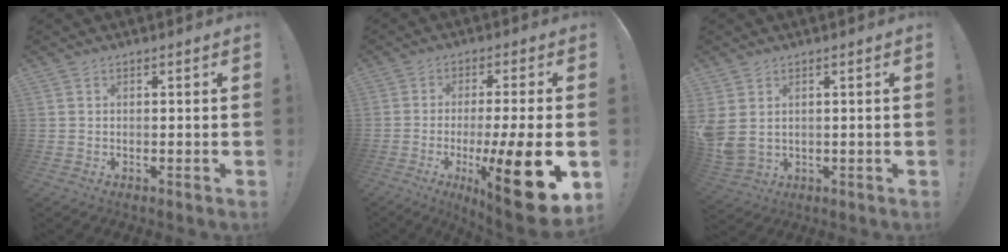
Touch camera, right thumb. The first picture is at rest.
{"total": 19.4, "force": [-6.6, 3.0, 18.0], "torque": [-0.266, 0.018, -0.098]}
{"total": 5.5, "force": [2.0, 3.6, 3.6], "torque": [-0.074, -0.012, 0.043]}